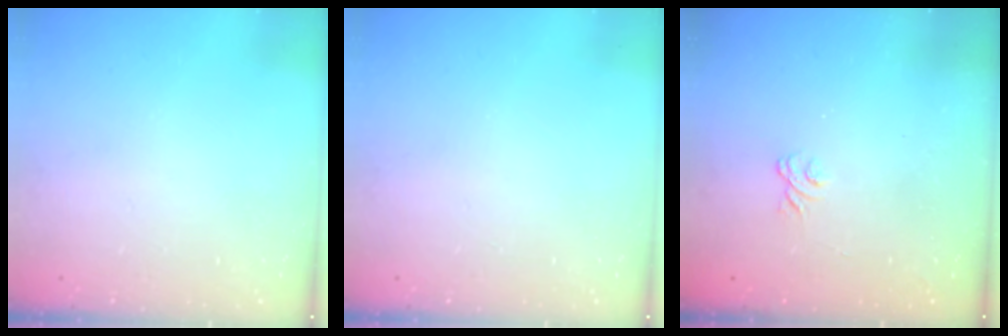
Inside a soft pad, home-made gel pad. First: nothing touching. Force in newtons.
{"total": 0.0}
{"total": 1.8, "press": 1.4, "slide": 1.1}